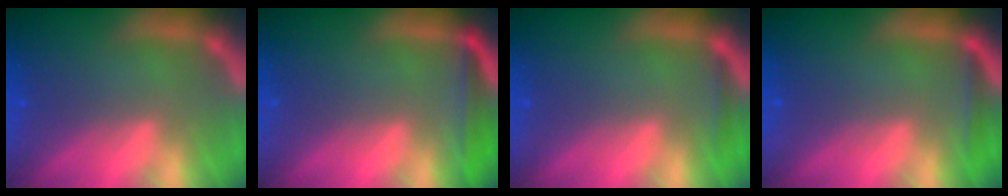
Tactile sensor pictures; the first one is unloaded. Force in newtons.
{"total": 3.0}
{"total": 0.9}
{"total": 1.4}